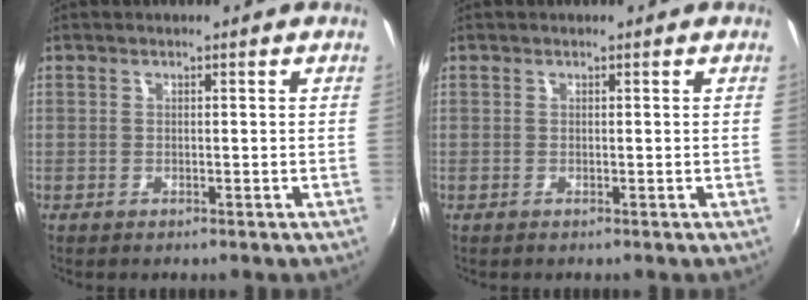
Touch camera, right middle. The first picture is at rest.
{"total": 0.0}